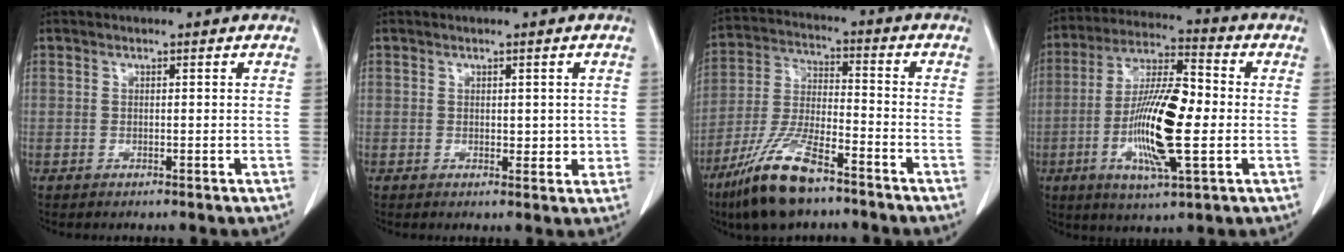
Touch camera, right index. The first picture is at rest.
{"total": 2.5, "force": [0.2, 1.5, 2.0], "torque": [-0.021, -0.004, 0.006]}
{"total": 13.1, "force": [-8.9, 3.0, 9.2], "torque": [-0.189, -0.023, -0.164]}
{"total": 15.1, "force": [-2.4, 2.7, 14.6], "torque": [-0.282, -0.002, -0.046]}